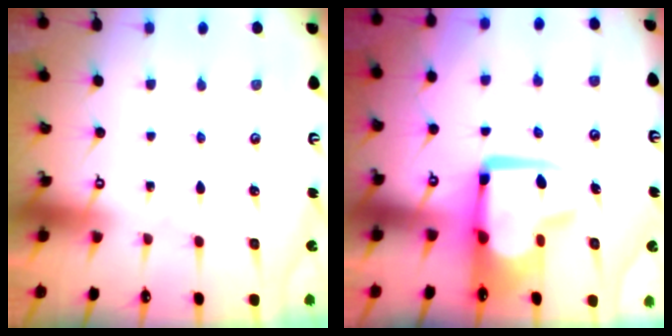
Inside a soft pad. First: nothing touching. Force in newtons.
{"total": 12.6, "press": 12.4, "slide": 2.1}